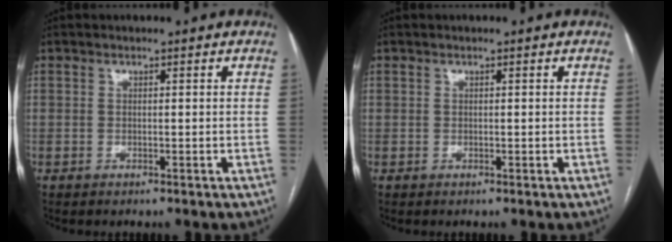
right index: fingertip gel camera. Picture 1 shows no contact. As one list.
[{"total": 0.0}]